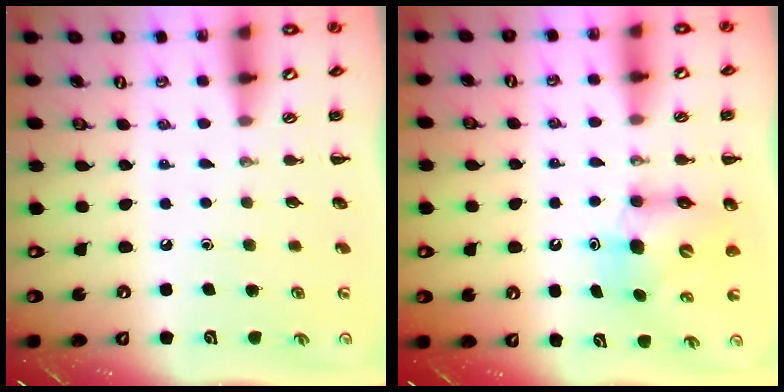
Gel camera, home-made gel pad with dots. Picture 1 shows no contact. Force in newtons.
{"total": 7.6, "press": 7.5, "slide": 1.4}